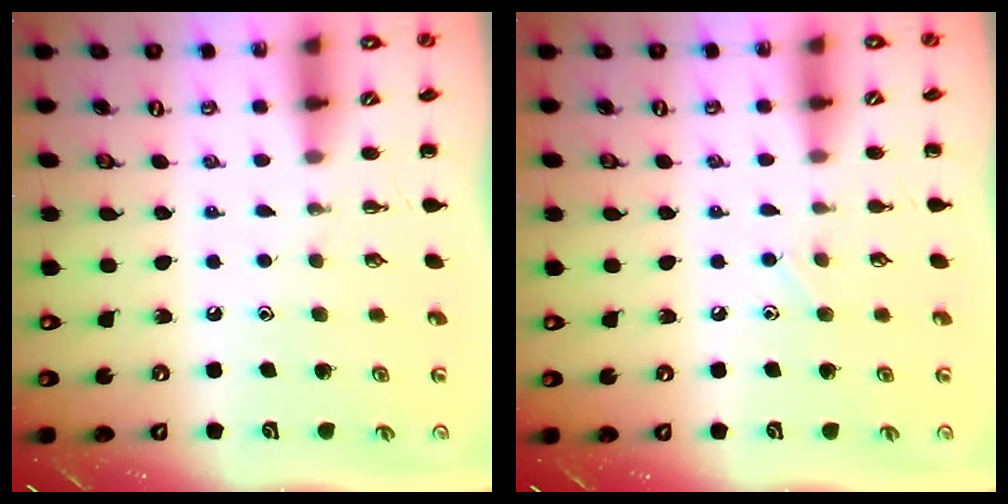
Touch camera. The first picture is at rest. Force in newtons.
{"total": 4.1, "press": 3.9, "slide": 1.3}